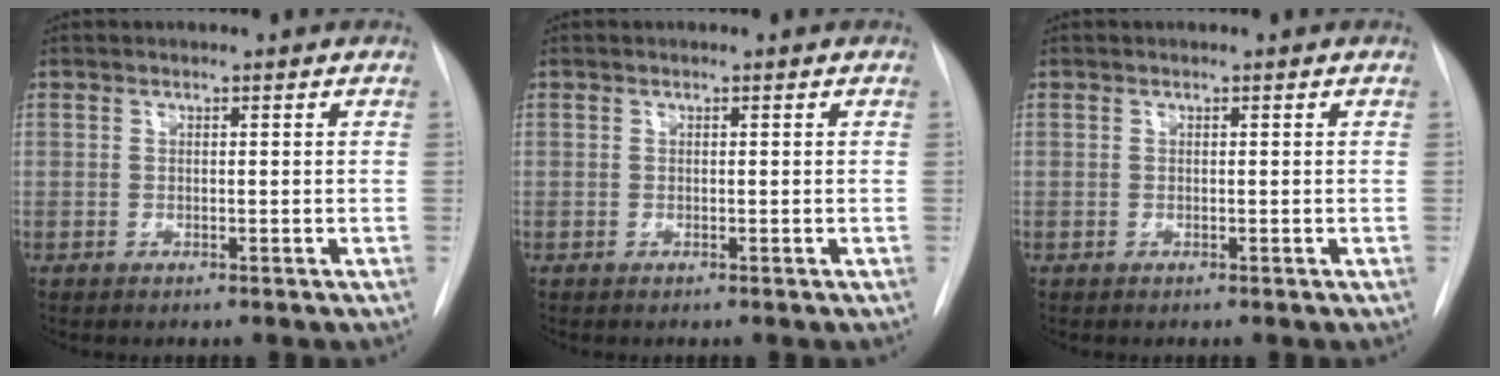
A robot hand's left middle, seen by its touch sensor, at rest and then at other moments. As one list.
[{"total": 0.0}, {"total": 0.0}]